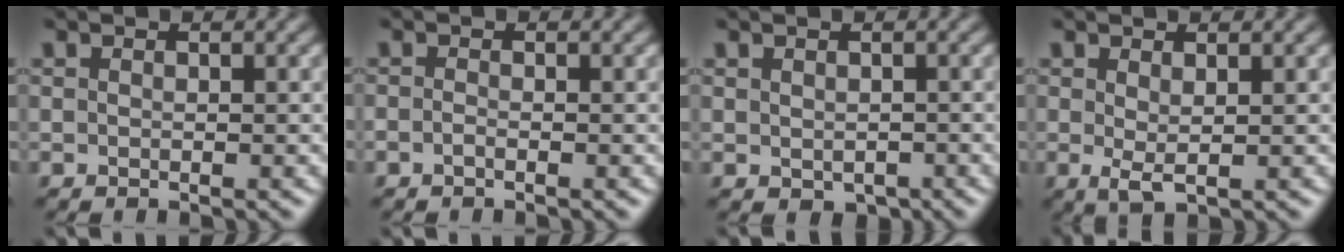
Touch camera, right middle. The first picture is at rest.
{"total": 0.6, "force": [-0.4, 0.2, 0.4], "torque": [-0.011, -0.002, -0.009]}
{"total": 1.5, "force": [-0.5, 1.1, 1.0], "torque": [-0.016, -0.012, -0.002]}
{"total": 1.6, "force": [0.3, 0.4, 1.5], "torque": [-0.030, -0.005, 0.007]}